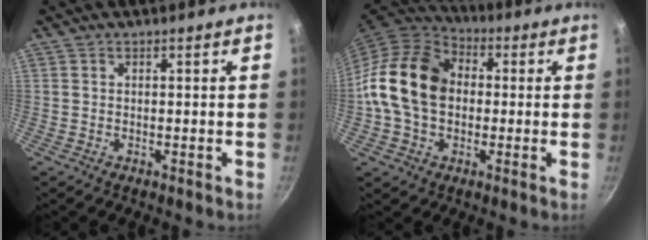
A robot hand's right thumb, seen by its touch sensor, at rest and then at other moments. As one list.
[{"total": 16.7, "force": [0.1, 12.5, 11.1], "torque": [-0.181, 0.030, -0.012]}]